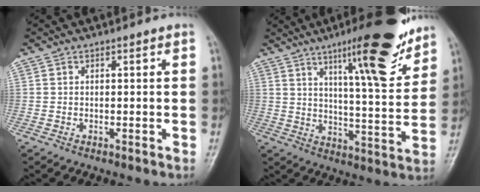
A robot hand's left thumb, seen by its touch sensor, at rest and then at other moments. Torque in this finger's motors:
{"motor_torque": [0.21, 0.10, 0.01, -0.23, -0.02]}